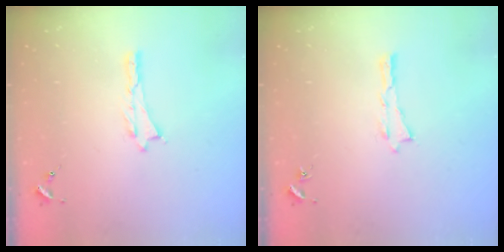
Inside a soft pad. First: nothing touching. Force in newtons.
{"total": 0.0}